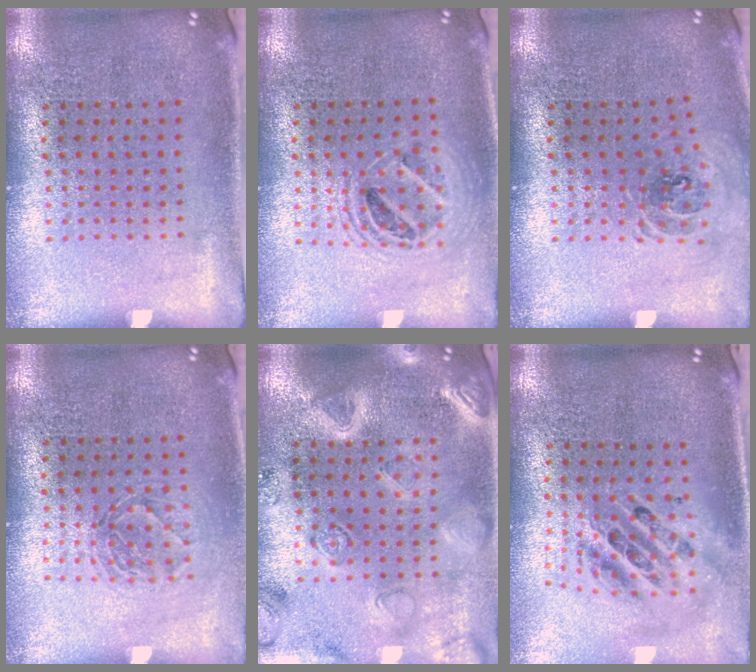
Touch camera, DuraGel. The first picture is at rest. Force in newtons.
{"total": 1.5, "press": 1.3, "slide": 0.7}
{"total": 0.8, "press": 0.8, "slide": 0.1}
{"total": 1.3, "press": 1.1, "slide": 0.8}
{"total": 3.0, "press": 2.9, "slide": 0.8}
{"total": 2.2, "press": 1.6, "slide": 1.4}